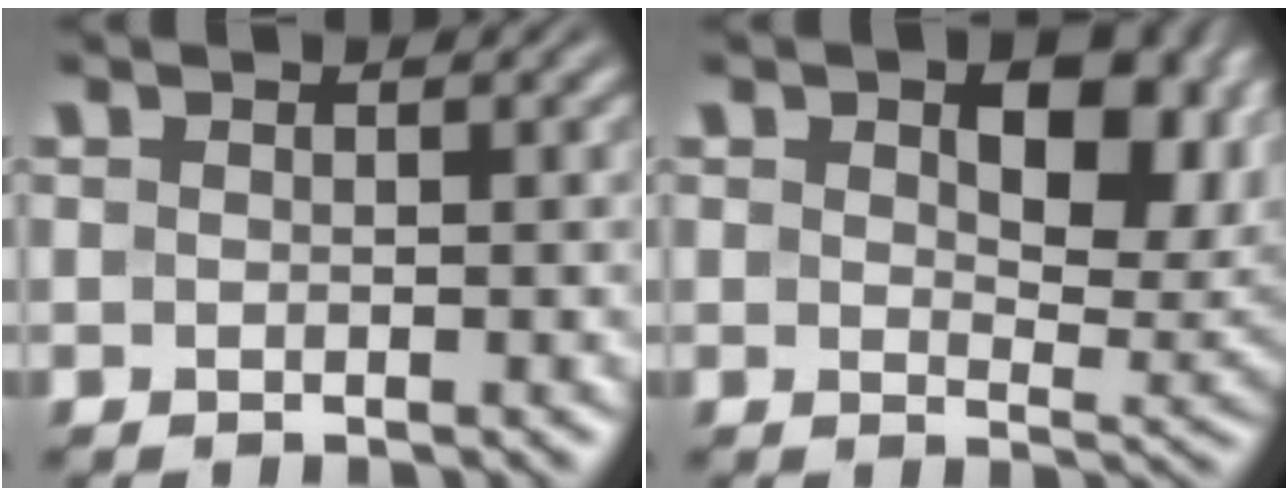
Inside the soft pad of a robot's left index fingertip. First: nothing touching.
{"total": 9.9, "force": [3.0, 5.3, 7.8], "torque": [-0.109, -0.010, 0.052]}